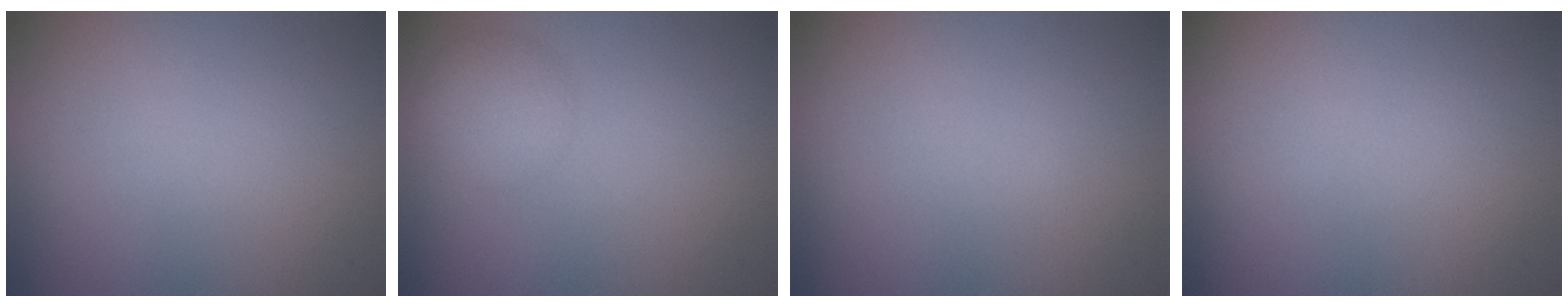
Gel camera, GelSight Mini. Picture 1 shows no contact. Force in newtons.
{"total": 2.9, "press": 2.8, "slide": 0.3}
{"total": 0.0}
{"total": 0.0}